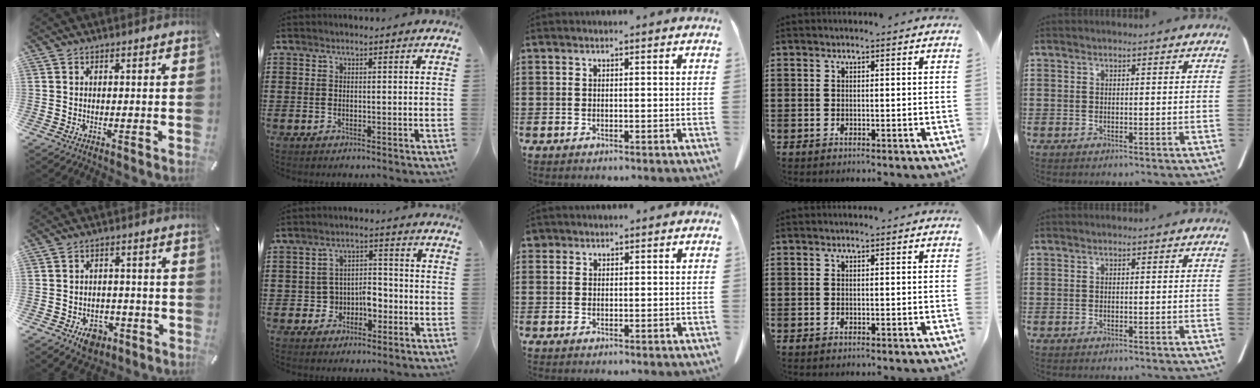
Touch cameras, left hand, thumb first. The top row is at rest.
{"thumb": {"total": 6.7, "force": [-3.5, 4.8, 3.0], "torque": [-0.046, 0.019, -0.062]}, "index": {"total": 4.8, "force": [-2.2, 3.5, 2.5], "torque": [-0.052, 0.011, -0.044]}, "middle": {"total": 1.2, "force": [1.0, 0.6, 0.1], "torque": [-0.007, 0.001, 0.020]}}